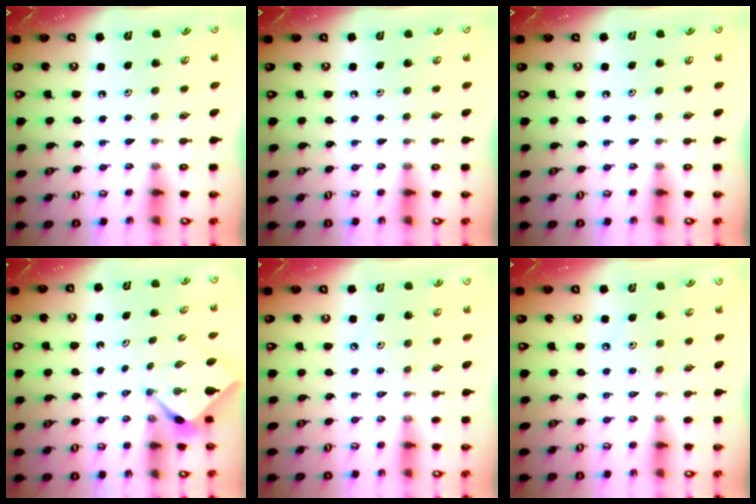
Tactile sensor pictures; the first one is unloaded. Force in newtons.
{"total": 0.0}
{"total": 0.0}
{"total": 2.3, "press": 2.2, "slide": 0.3}
{"total": 3.5, "press": 3.4, "slide": 0.6}
{"total": 2.8, "press": 2.7, "slide": 0.6}